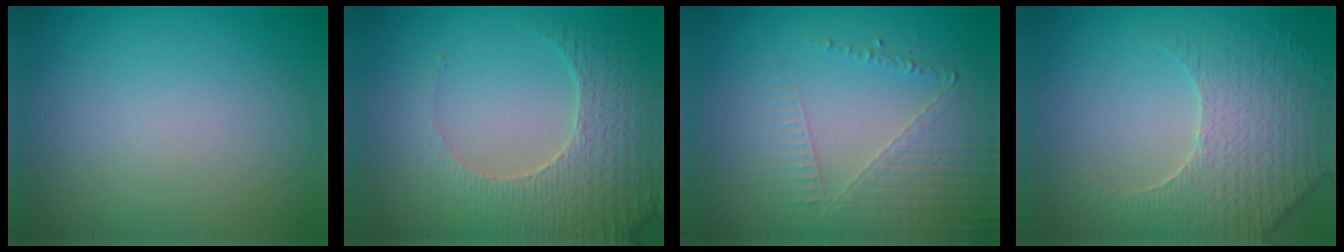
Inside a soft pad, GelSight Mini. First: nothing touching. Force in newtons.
{"total": 4.1, "press": 4.1, "slide": 0.4}
{"total": 5.2, "press": 3.1, "slide": 4.2}
{"total": 4.1, "press": 4.0, "slide": 0.9}